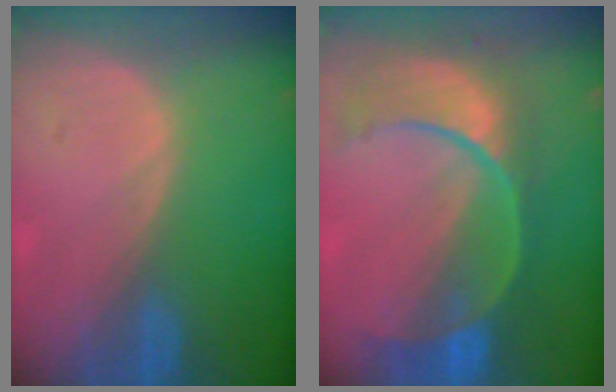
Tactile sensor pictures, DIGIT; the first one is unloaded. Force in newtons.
{"total": 11.0, "press": 9.3, "slide": 6.0}